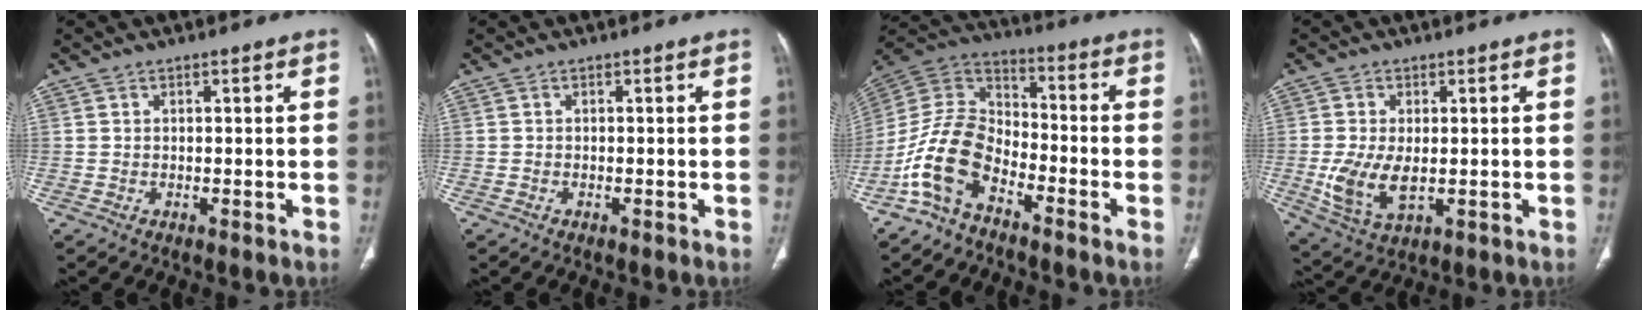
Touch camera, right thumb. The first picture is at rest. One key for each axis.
{"total": 0.0}
{"total": 12.6, "fx": -7.1, "fy": 7.2, "fz": 7.5, "tx": -0.141, "ty": 0.066, "tz": -0.152}
{"total": 8.9, "fx": -0.8, "fy": 4.9, "fz": 7.4, "tx": -0.148, "ty": -0.012, "tz": -0.005}